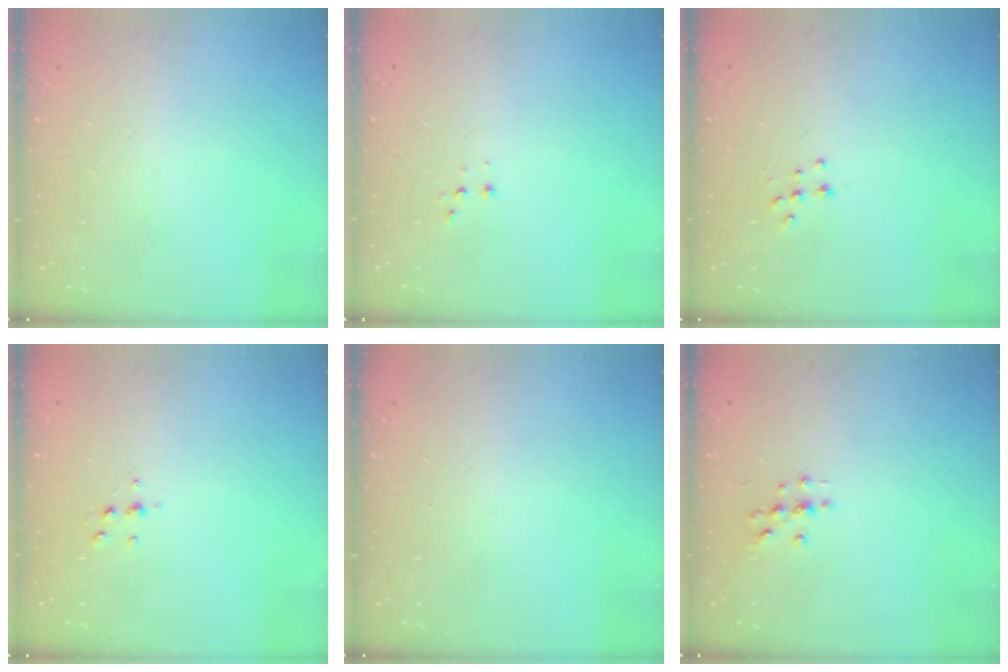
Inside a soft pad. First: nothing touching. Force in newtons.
{"total": 2.7, "press": 2.7, "slide": 0.5}
{"total": 6.8, "press": 6.8, "slide": 0.5}
{"total": 5.3, "press": 5.2, "slide": 1.0}
{"total": 0.0}
{"total": 2.0, "press": 2.0, "slide": 0.2}